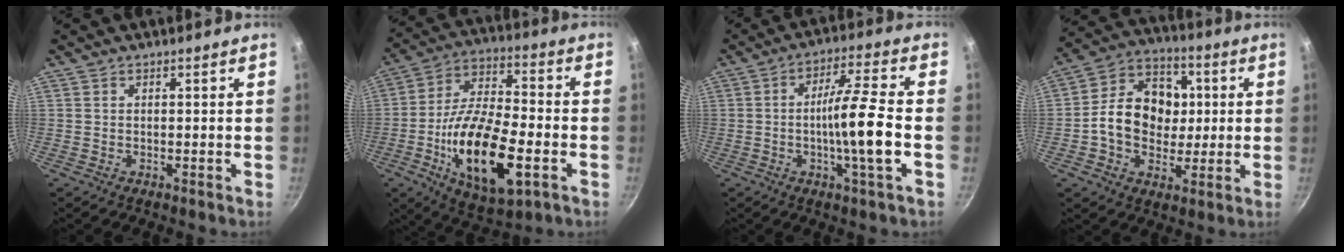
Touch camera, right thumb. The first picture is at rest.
{"total": 21.2, "force": [-6.2, 9.0, 18.1], "torque": [-0.317, 0.022, -0.107]}
{"total": 11.3, "force": [-2.1, 0.7, 11.1], "torque": [-0.186, 0.021, -0.040]}
{"total": 15.3, "force": [0.5, 12.0, 9.4], "torque": [-0.122, 0.020, -0.006]}